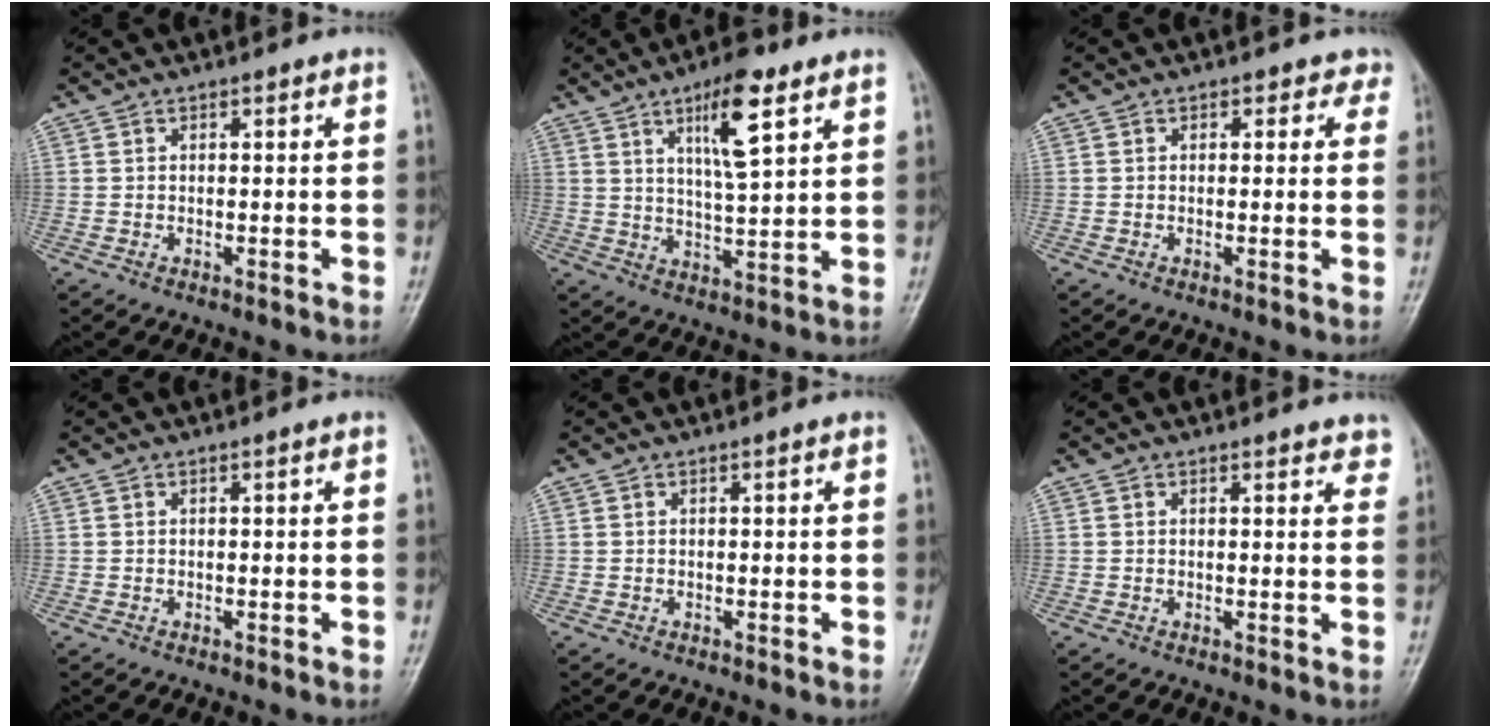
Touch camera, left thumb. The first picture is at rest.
{"total": 10.3, "force": [5.3, 2.5, 8.5], "torque": [-0.133, -0.030, 0.090]}
{"total": 2.2, "force": [1.2, 1.7, 0.6], "torque": [0.025, -0.002, 0.003]}
{"total": 0.0}
{"total": 0.0}
{"total": 3.2, "force": [2.8, 1.3, 0.9], "torque": [0.017, -0.012, 0.018]}